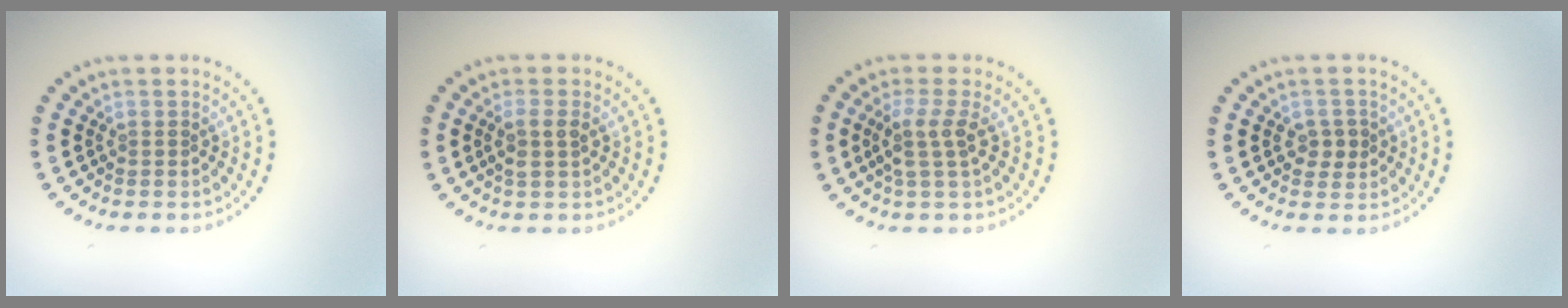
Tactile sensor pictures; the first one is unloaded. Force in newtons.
{"total": 1.8, "press": 1.7, "slide": 0.8}
{"total": 2.5, "press": 2.0, "slide": 1.6}
{"total": 1.9, "press": 1.8, "slide": 0.4}